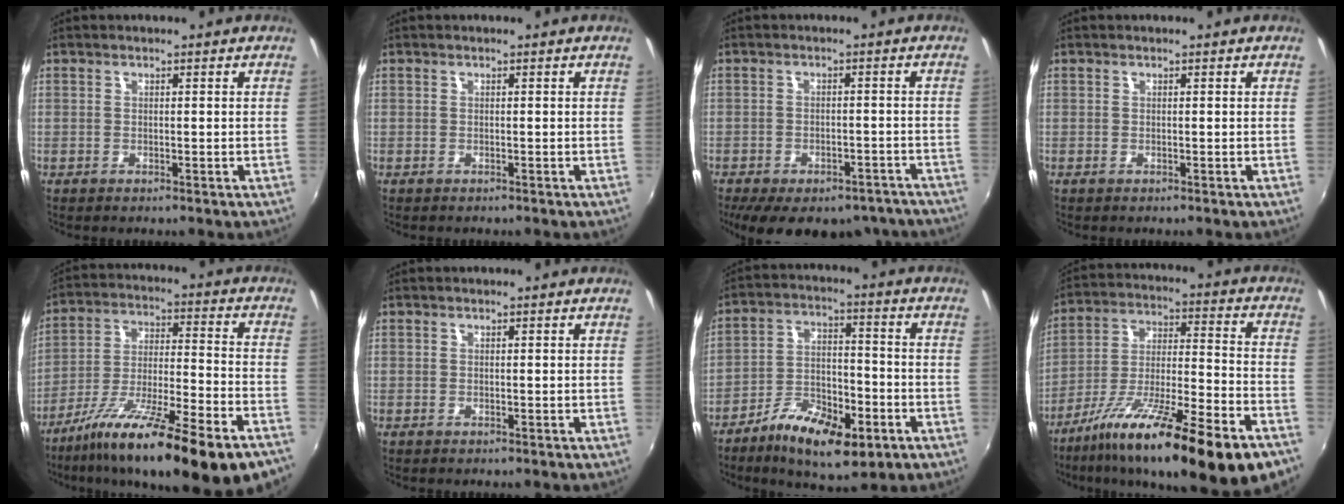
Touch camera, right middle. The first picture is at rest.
{"total": 0.0}
{"total": 18.5, "force": [-14.5, 8.0, 8.4], "torque": [-0.168, -0.011, -0.172]}
{"total": 0.0}
{"total": 24.4, "force": [-16.9, 3.0, 17.4], "torque": [-0.294, -0.054, -0.266]}
{"total": 0.0}
{"total": 14.9, "force": [-8.3, 5.8, 10.9], "torque": [-0.206, -0.013, -0.136]}
{"total": 25.6, "force": [-16.6, 3.6, 19.1], "torque": [-0.314, -0.049, -0.264]}